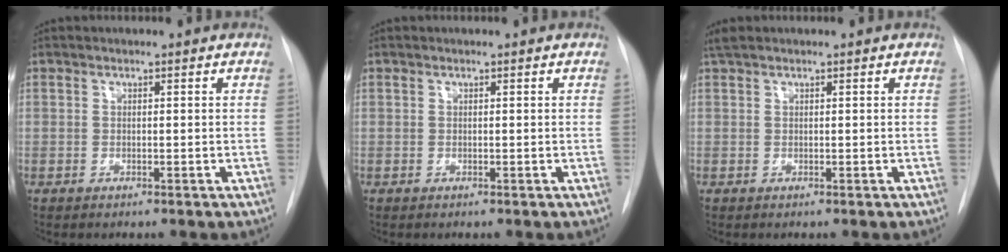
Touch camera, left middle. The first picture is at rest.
{"total": 0.0}
{"total": 1.4, "force": [1.2, 0.3, 0.7], "torque": [-0.019, 0.020, 0.025]}